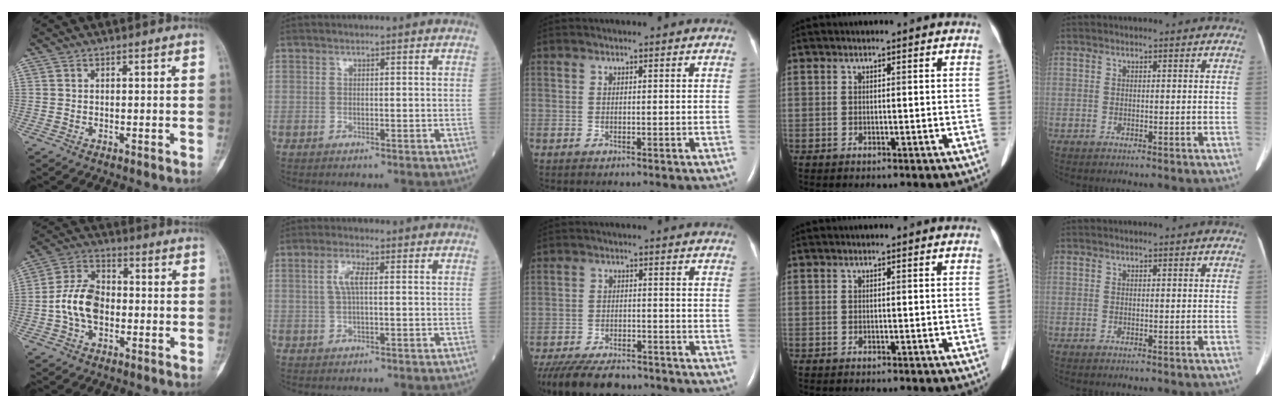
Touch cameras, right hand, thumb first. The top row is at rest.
{"thumb": {"total": 10.2, "force": [-1.5, 6.9, 7.4], "torque": [-0.132, 0.028, -0.038]}, "index": {"total": 3.2, "force": [0.6, 0.7, 3.1], "torque": [-0.067, 0.008, 0.013]}, "middle": {"total": 14.4, "force": [-11.8, 5.1, 6.5], "torque": [-0.154, -0.022, -0.177]}}